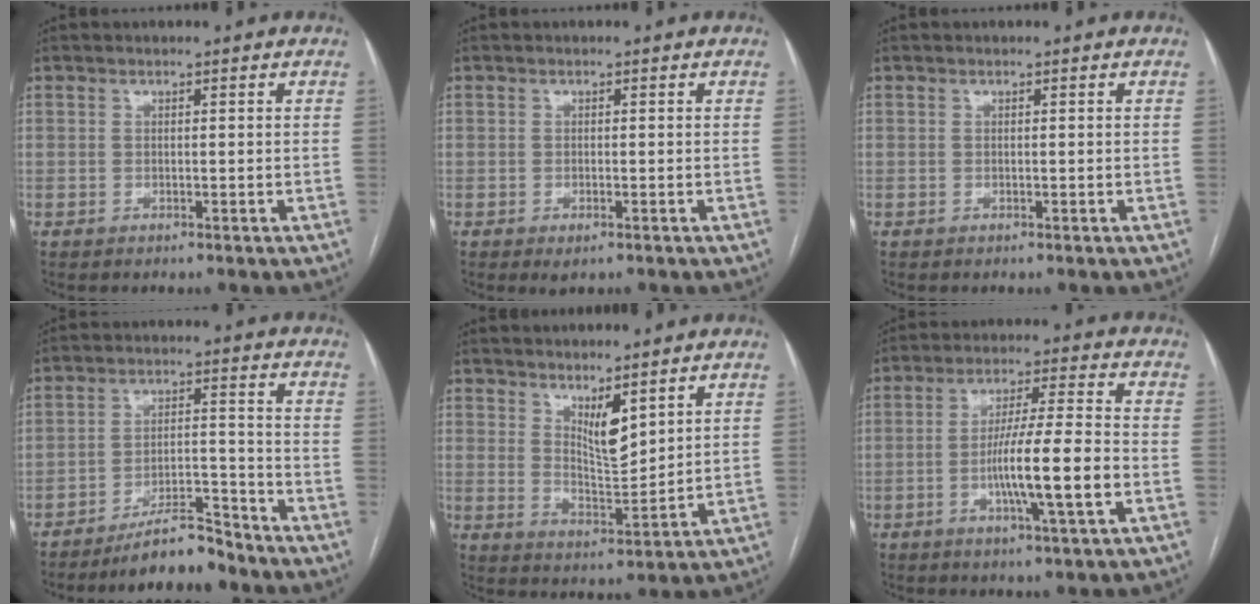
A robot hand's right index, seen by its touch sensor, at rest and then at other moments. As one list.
[{"total": 1.6, "force": [-0.8, 0.5, 1.2], "torque": [-0.016, -0.002, -0.008]}, {"total": 0.0}, {"total": 7.8, "force": [-7.0, 1.4, 3.2], "torque": [-0.050, 0.010, -0.120]}, {"total": 5.5, "force": [3.6, 1.3, 3.9], "torque": [-0.077, -0.017, 0.076]}, {"total": 11.1, "force": [-2.9, -0.1, 10.8], "torque": [-0.194, -0.002, -0.053]}]